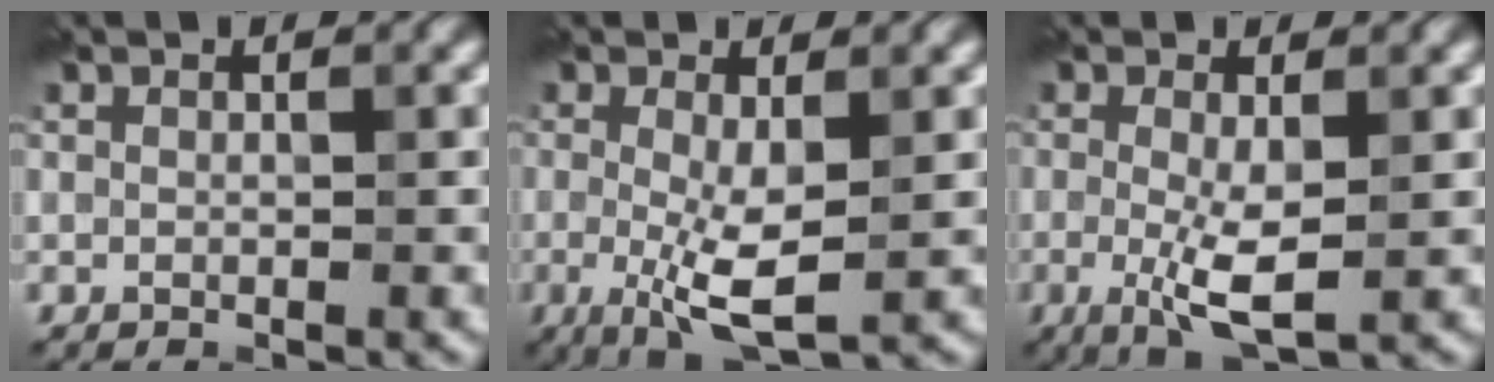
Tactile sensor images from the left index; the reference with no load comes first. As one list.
[{"total": 4.8, "force": [-0.5, 1.1, 4.6], "torque": [-0.094, -0.014, -0.008]}, {"total": 4.2, "force": [-0.5, 0.9, 4.1], "torque": [-0.086, -0.011, -0.009]}]